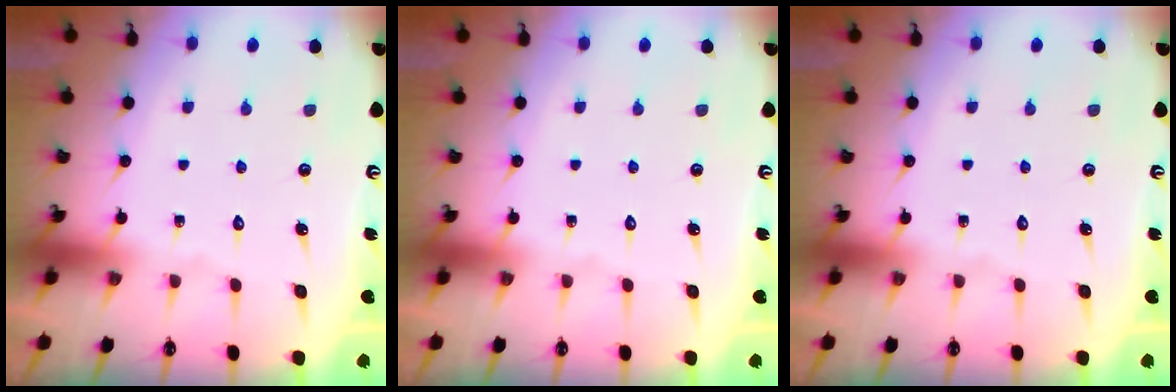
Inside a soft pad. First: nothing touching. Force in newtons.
{"total": 0.0}
{"total": 0.0}